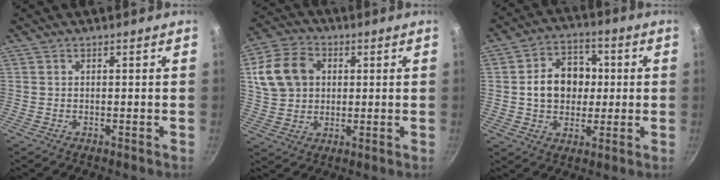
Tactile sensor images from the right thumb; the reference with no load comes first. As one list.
[{"total": 12.3, "force": [2.8, 9.6, 7.2], "torque": [-0.119, 0.012, 0.046]}, {"total": 11.9, "force": [0.7, 9.4, 7.3], "torque": [-0.082, 0.018, 0.004]}]